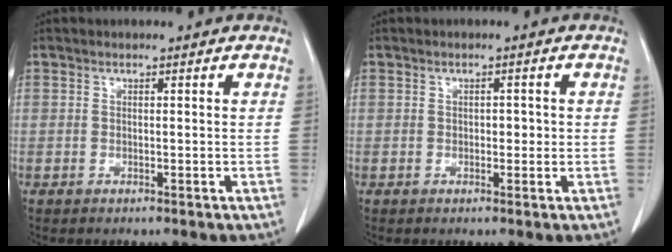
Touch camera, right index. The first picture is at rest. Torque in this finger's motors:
{"motor_torque": [0.13, -0.10, 0.01, 0.02]}